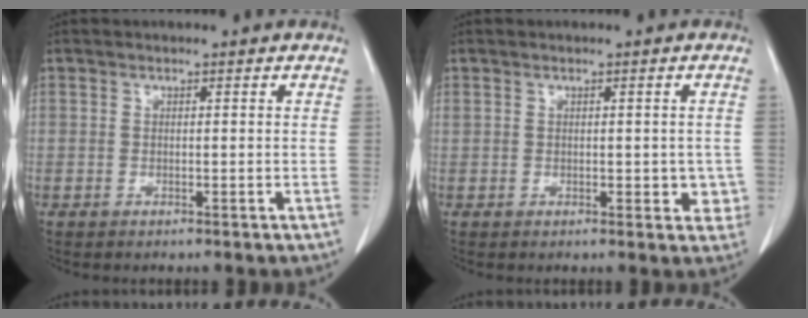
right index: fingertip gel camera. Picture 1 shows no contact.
{"total": 4.0, "force": [-0.2, 2.2, 3.3], "torque": [-0.034, 0.009, 0.006]}